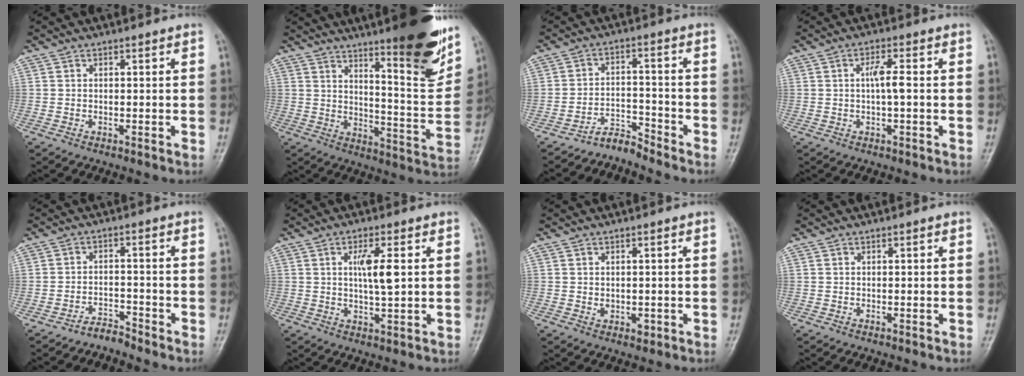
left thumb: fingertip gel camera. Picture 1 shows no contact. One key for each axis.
{"total": 19.4, "fx": 12.3, "fy": 3.8, "fz": 14.6, "tx": -0.159, "ty": -0.076, "tz": 0.179}
{"total": 4.2, "fx": -4.2, "fy": 0.2, "fz": -0.2, "tx": 0.013, "ty": 0.043, "tz": -0.076}
{"total": 3.3, "fx": 0.0, "fy": 0.7, "fz": 3.2, "tx": -0.066, "ty": 0.007, "tz": -0.003}
{"total": 2.7, "fx": -2.7, "fy": 0.3, "fz": -0.2, "tx": 0.012, "ty": 0.021, "tz": -0.048}
{"total": 5.9, "fx": 1.3, "fy": 1.4, "fz": 5.6, "tx": -0.101, "ty": -0.006, "tz": 0.023}
{"total": 1.9, "fx": -0.1, "fy": 1.4, "fz": 1.2, "tx": -0.014, "ty": -0.002, "tz": 0.005}
{"total": 0.0}